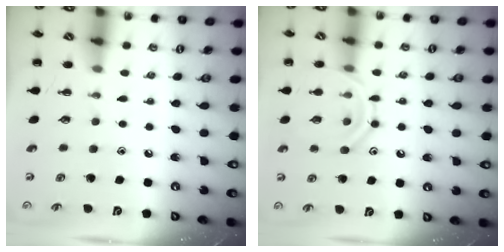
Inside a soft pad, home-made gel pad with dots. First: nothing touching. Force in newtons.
{"total": 11.7, "press": 11.7, "slide": 1.1}